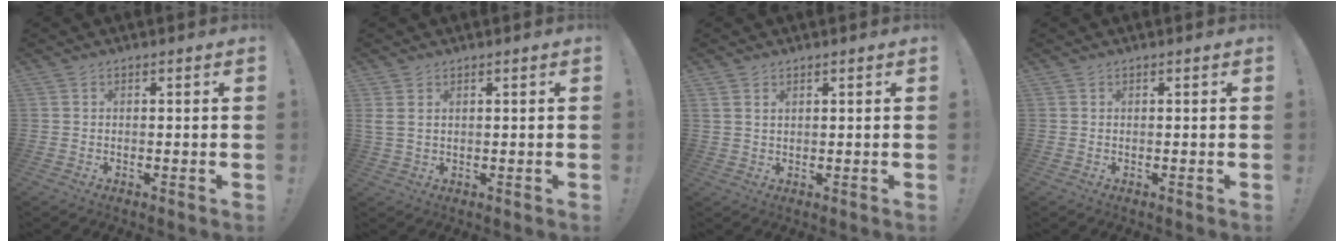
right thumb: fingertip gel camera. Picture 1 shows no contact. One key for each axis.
{"total": 2.9, "fx": 1.3, "fy": 1.6, "fz": 2.1, "tx": -0.041, "ty": 0.001, "tz": 0.025}
{"total": 1.8, "fx": 0.9, "fy": 1.3, "fz": 0.8, "tx": -0.017, "ty": 0.002, "tz": 0.017}
{"total": 0.0}